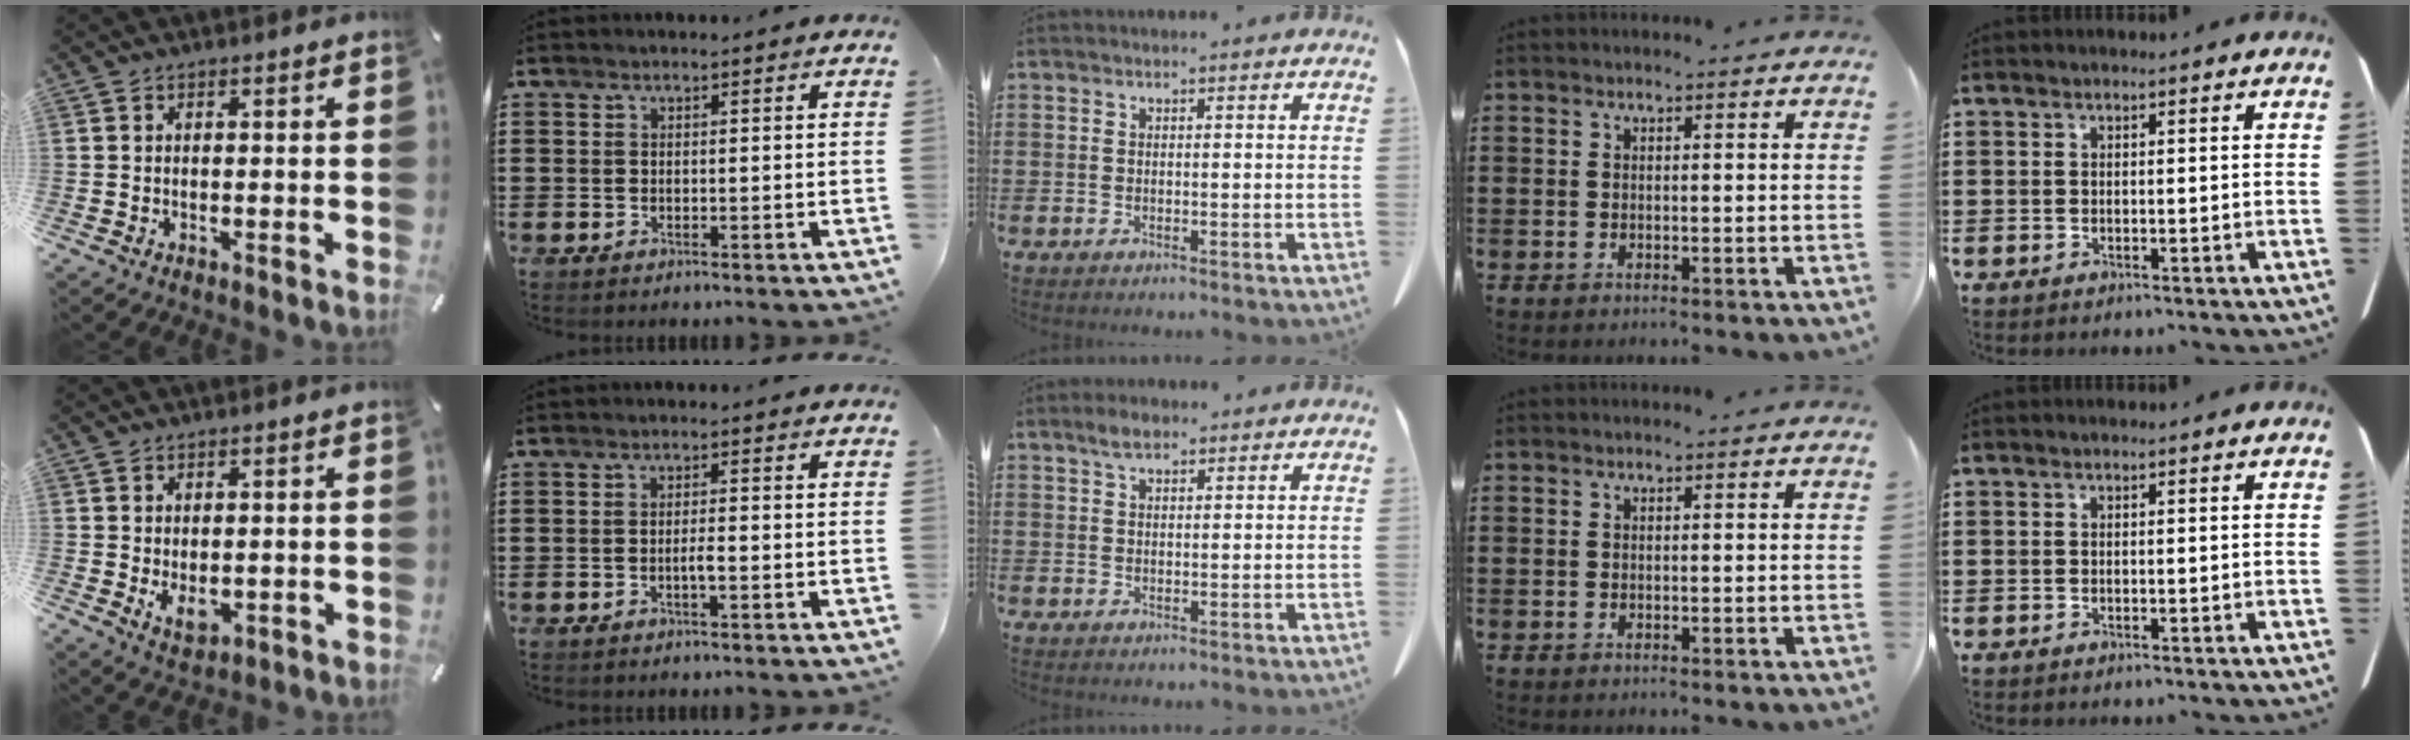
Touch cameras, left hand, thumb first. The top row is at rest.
{"thumb": {"total": 4.2, "force": [-0.2, 2.6, 3.3], "torque": [-0.063, -0.010, -0.009]}, "index": {"total": 1.9, "force": [-0.6, 0.3, 1.8], "torque": [-0.033, 0.002, -0.010]}, "middle": {"total": 2.6, "force": [1.8, 0.8, 1.7], "torque": [-0.036, 0.003, 0.034]}}